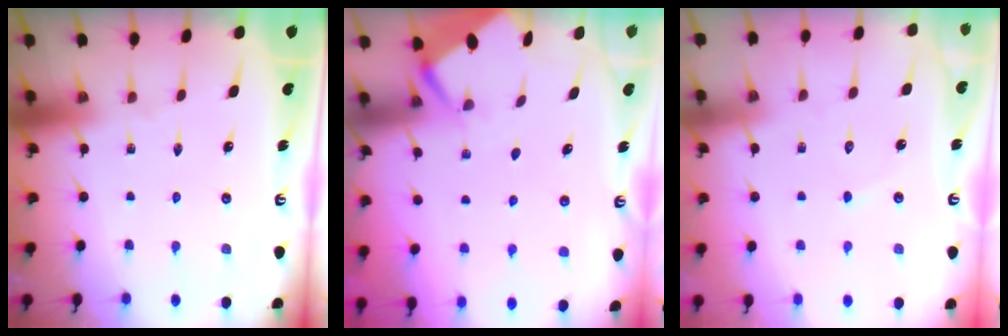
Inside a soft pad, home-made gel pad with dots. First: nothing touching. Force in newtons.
{"total": 2.8, "press": 2.7, "slide": 0.4}
{"total": 3.1, "press": 3.1, "slide": 0.3}